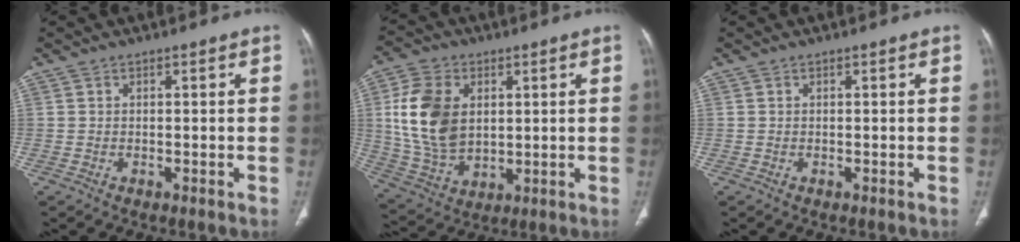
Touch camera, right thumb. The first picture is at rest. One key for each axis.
{"total": 14.7, "fx": 2.7, "fy": 9.8, "fz": 10.6, "tx": -0.198, "ty": -0.009, "tz": 0.056}
{"total": 0.0}